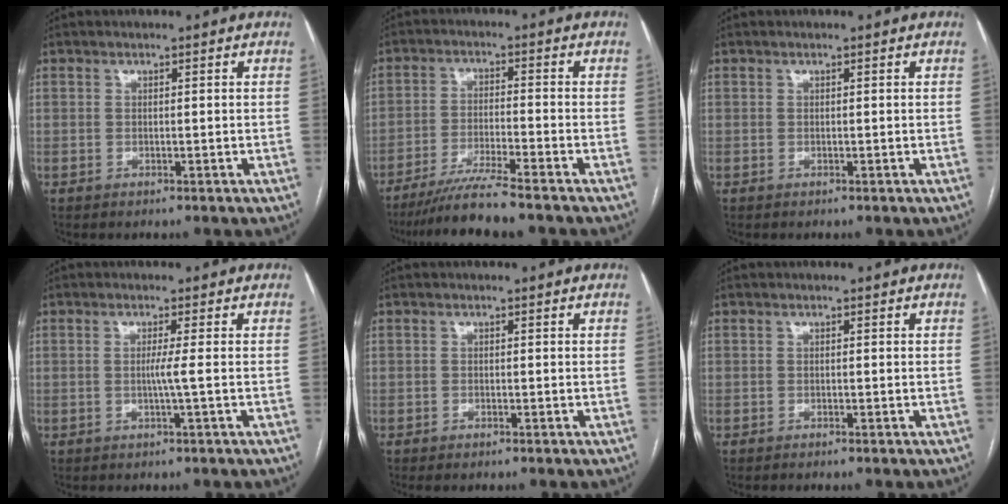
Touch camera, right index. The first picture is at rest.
{"total": 8.1, "force": [-6.9, -1.1, 4.2], "torque": [-0.067, -0.030, -0.119]}
{"total": 0.0}
{"total": 1.9, "force": [-0.3, -0.8, 1.7], "torque": [-0.029, 0.000, -0.007]}
{"total": 0.7, "force": [-0.6, 0.2, 0.4], "torque": [-0.009, -0.002, -0.006]}
{"total": 0.6, "force": [-0.5, -0.1, 0.3], "torque": [-0.006, 0.000, -0.009]}